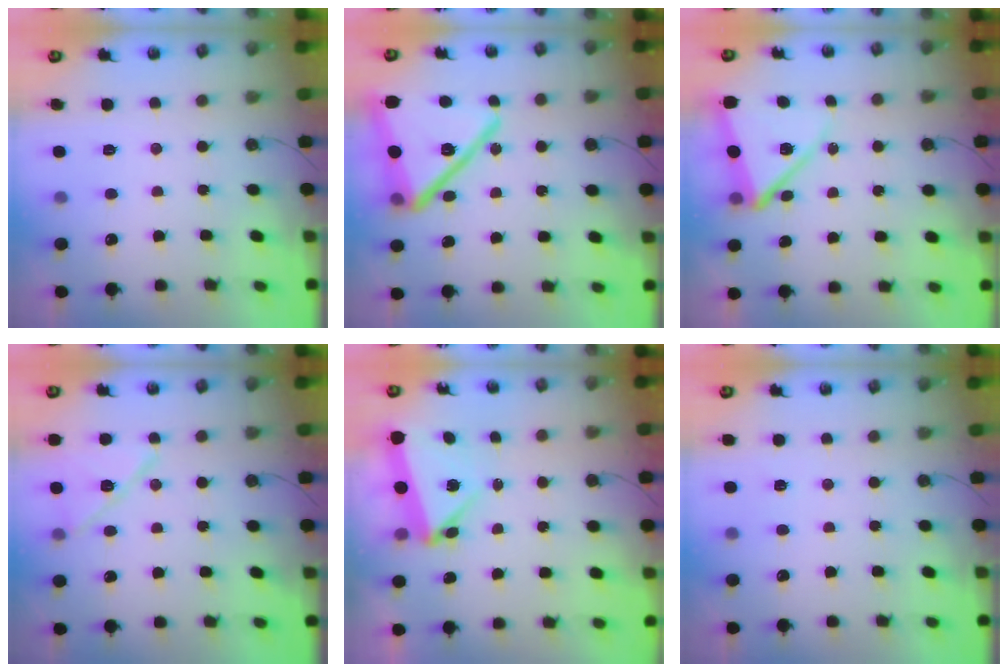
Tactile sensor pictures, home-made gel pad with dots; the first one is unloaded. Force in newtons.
{"total": 24.8, "press": 24.7, "slide": 2.2}
{"total": 11.5, "press": 11.4, "slide": 1.3}
{"total": 12.3, "press": 12.2, "slide": 1.3}
{"total": 6.7, "press": 6.6, "slide": 0.9}
{"total": 1.9, "press": 1.6, "slide": 1.0}